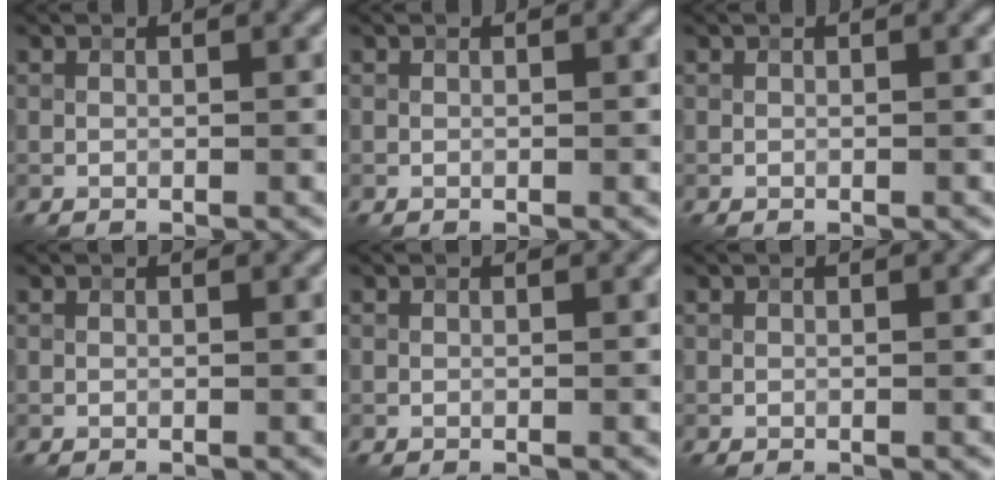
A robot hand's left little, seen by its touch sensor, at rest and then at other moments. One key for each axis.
{"total": 0.0}
{"total": 0.0}
{"total": 0.0}
{"total": 0.0}
{"total": 0.0}